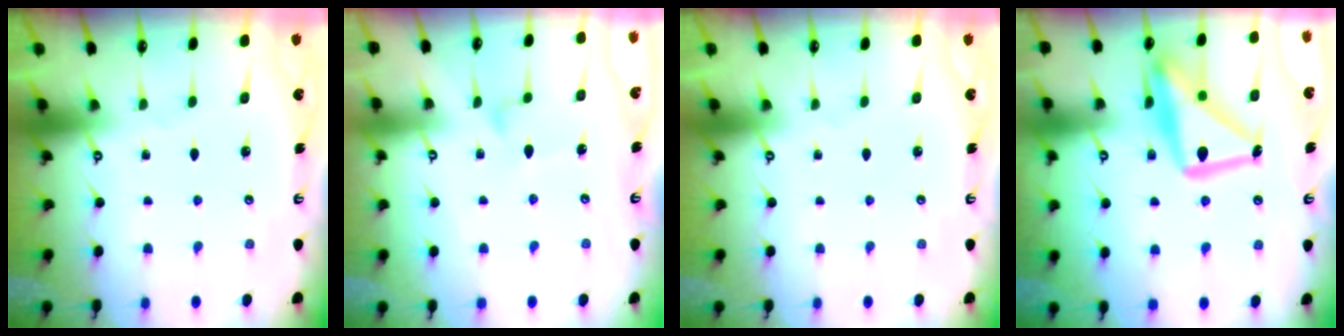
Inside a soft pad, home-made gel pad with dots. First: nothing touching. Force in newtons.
{"total": 7.6, "press": 7.6, "slide": 0.5}
{"total": 0.0}
{"total": 18.9, "press": 18.8, "slide": 1.9}